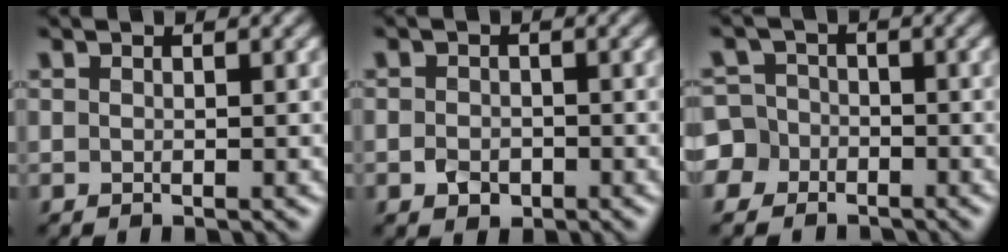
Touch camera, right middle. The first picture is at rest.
{"total": 1.5, "force": [-0.9, 1.1, 0.6], "torque": [-0.013, -0.003, -0.020]}
{"total": 6.0, "force": [-2.8, 5.3, 0.7], "torque": [-0.017, 0.012, -0.086]}